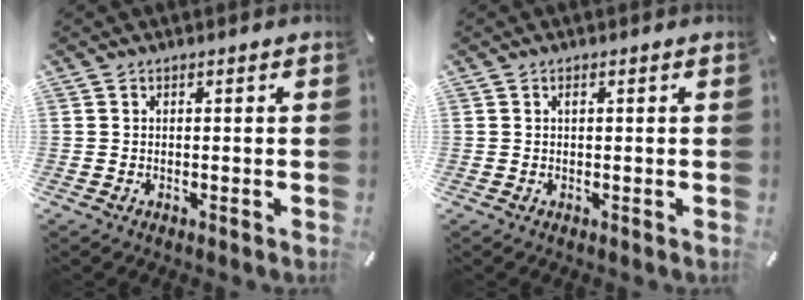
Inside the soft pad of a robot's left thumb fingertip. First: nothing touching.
{"total": 0.6, "force": [0.2, 0.3, 0.5], "torque": [-0.011, 0.001, 0.003]}